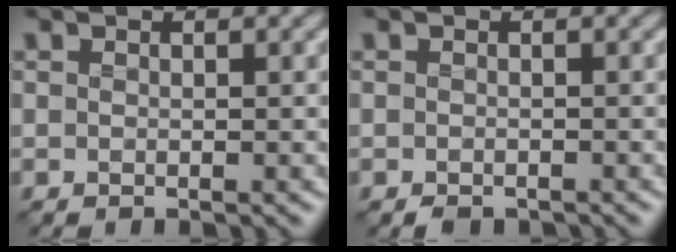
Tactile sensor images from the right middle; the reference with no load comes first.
{"total": 0.7, "force": [-0.7, 0.1, 0.0], "torque": [-0.003, -0.001, -0.009]}